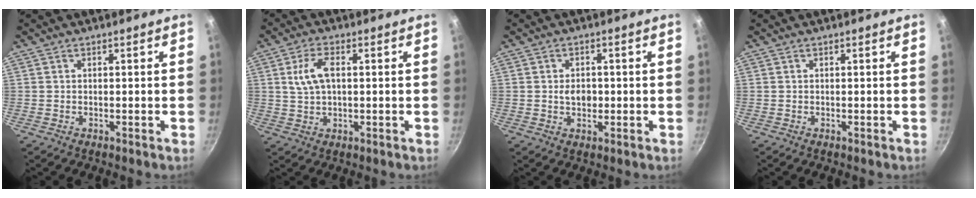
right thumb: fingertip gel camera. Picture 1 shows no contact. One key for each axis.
{"total": 6.1, "fx": 1.2, "fy": 3.2, "fz": 5.1, "tx": -0.105, "ty": 0.007, "tz": 0.023}
{"total": 3.3, "fx": -0.1, "fy": 2.4, "fz": 2.3, "tx": -0.026, "ty": 0.003, "tz": -0.001}
{"total": 0.0}